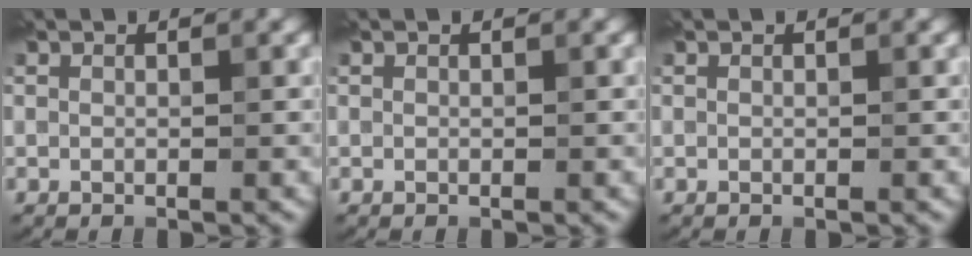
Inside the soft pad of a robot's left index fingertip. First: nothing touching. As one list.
[{"total": 0.0}, {"total": 0.0}]